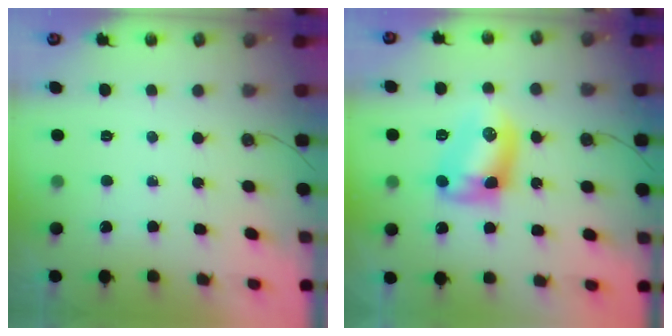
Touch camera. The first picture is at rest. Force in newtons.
{"total": 10.9, "press": 10.2, "slide": 3.9}